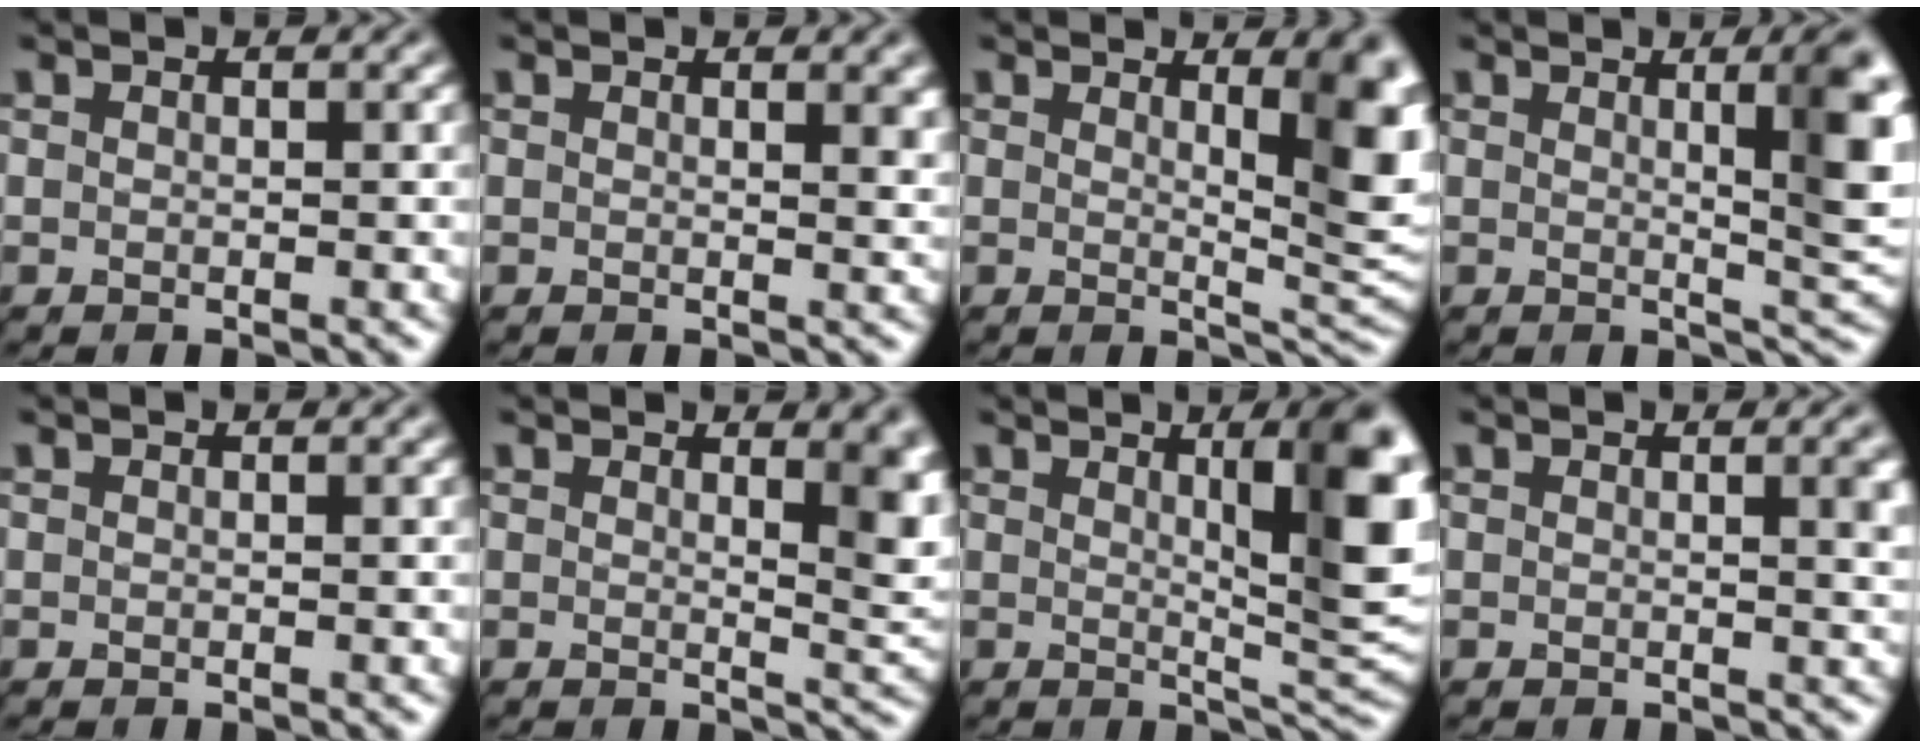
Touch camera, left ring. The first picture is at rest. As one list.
[{"total": 2.4, "force": [1.1, 0.9, 1.9], "torque": [-0.012, 0.001, 0.015]}, {"total": 7.0, "force": [2.0, 2.1, 6.4], "torque": [-0.068, -0.010, 0.034]}, {"total": 8.3, "force": [1.7, 2.2, 7.8], "torque": [-0.071, 0.007, 0.024]}, {"total": 0.0}, {"total": 5.6, "force": [2.2, 2.2, 4.6], "torque": [-0.026, -0.003, 0.033]}, {"total": 10.1, "force": [2.5, 2.5, 9.5], "torque": [-0.106, 0.003, 0.039]}, {"total": 2.7, "force": [0.6, 0.9, 2.5], "torque": [-0.019, 0.005, 0.004]}]